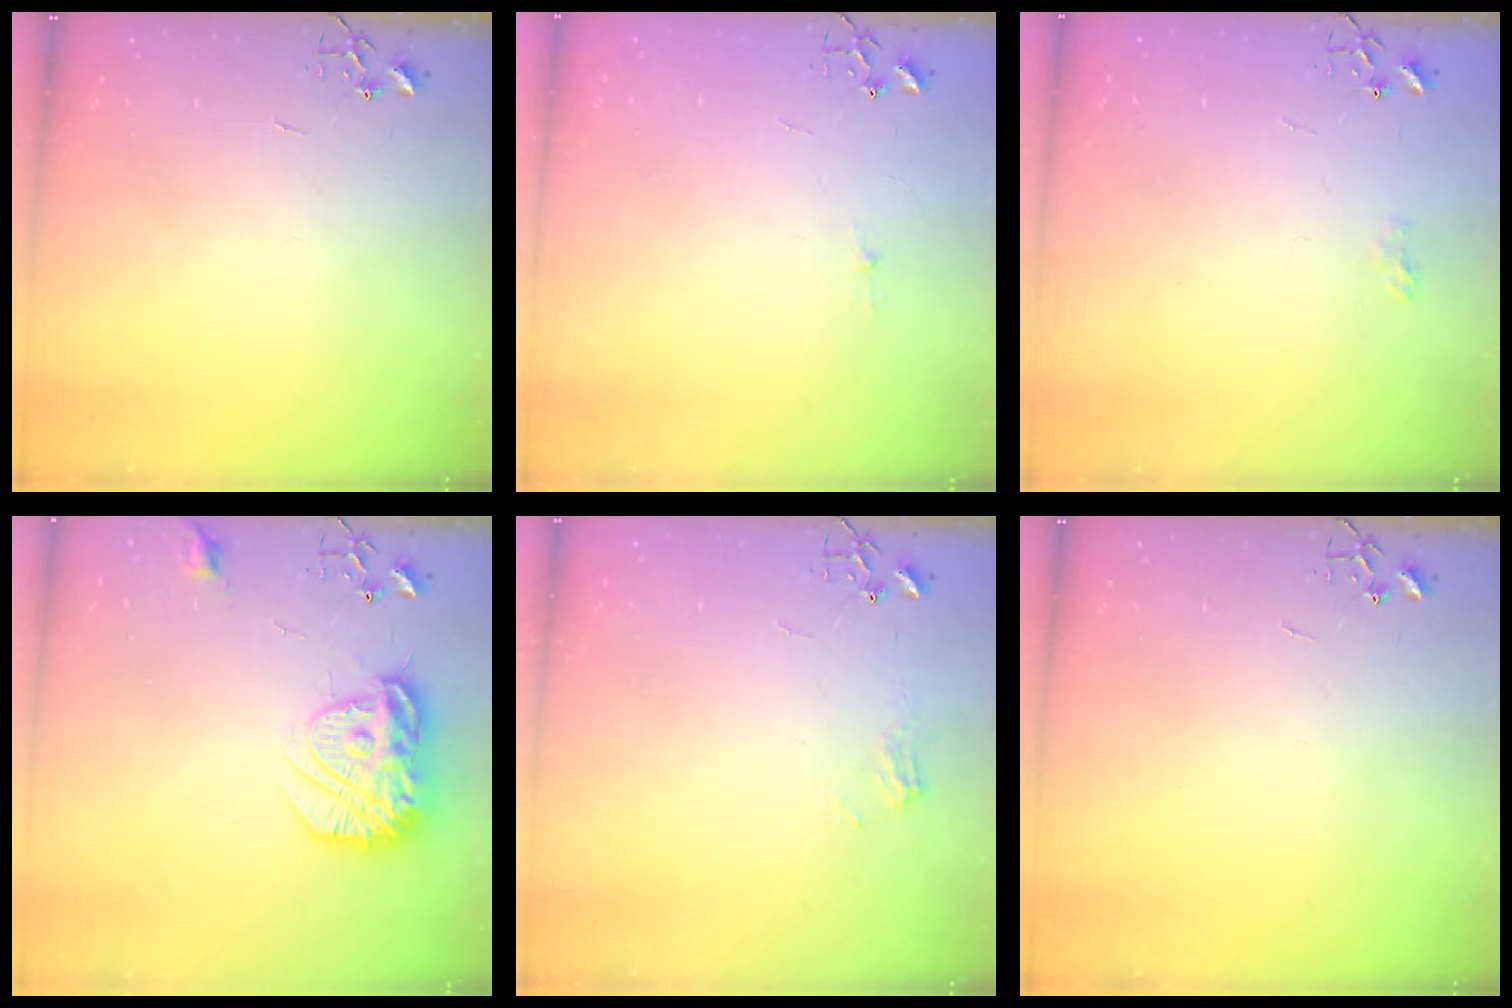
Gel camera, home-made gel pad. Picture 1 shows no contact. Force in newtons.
{"total": 2.6, "press": 2.5, "slide": 0.4}
{"total": 6.3, "press": 6.3, "slide": 0.8}
{"total": 18.0, "press": 17.9, "slide": 1.6}
{"total": 6.7, "press": 6.7, "slide": 0.7}
{"total": 0.0}